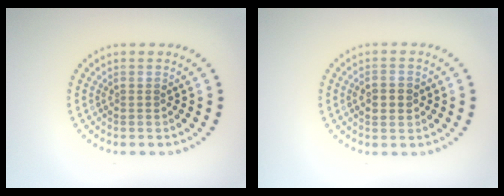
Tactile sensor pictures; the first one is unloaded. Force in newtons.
{"total": 2.2, "press": 2.2, "slide": 0.3}